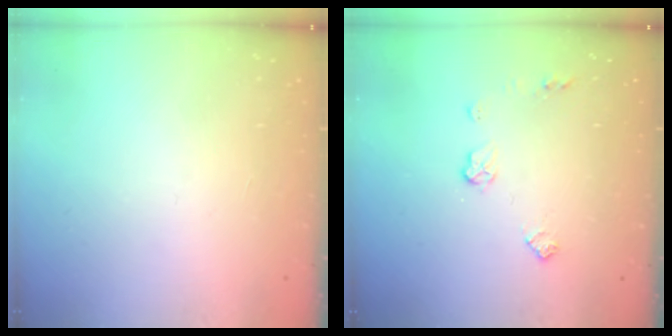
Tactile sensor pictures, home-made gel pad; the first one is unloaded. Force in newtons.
{"total": 6.0, "press": 6.0, "slide": 0.5}